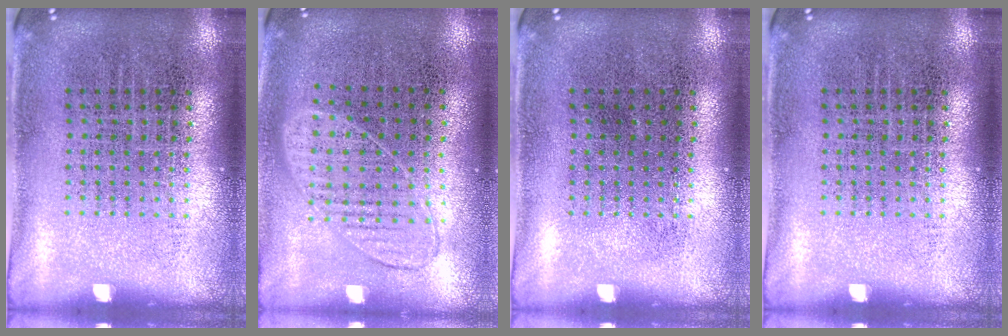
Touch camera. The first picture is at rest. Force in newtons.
{"total": 0.9, "press": 0.8, "slide": 0.3}
{"total": 0.0}
{"total": 0.0}